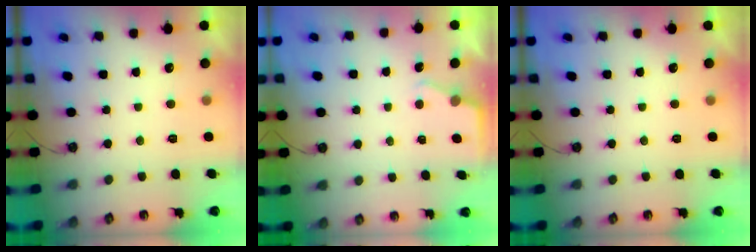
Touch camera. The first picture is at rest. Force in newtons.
{"total": 3.0, "press": 2.9, "slide": 0.5}
{"total": 0.0}